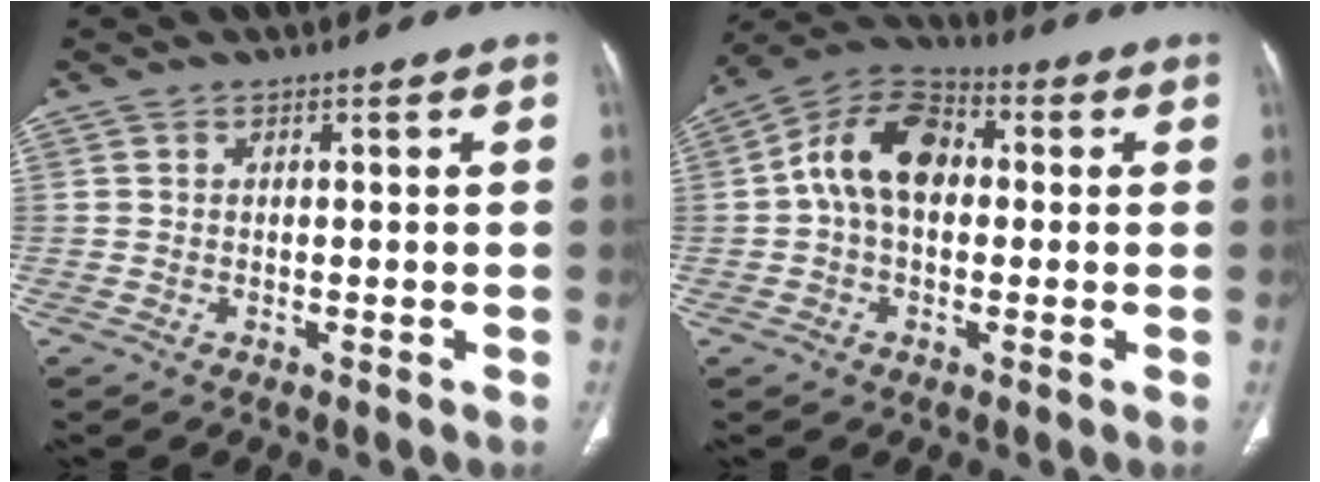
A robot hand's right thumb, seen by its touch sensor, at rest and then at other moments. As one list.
[{"total": 12.1, "force": [0.8, 8.2, 8.9], "torque": [-0.148, 0.031, 0.001]}]